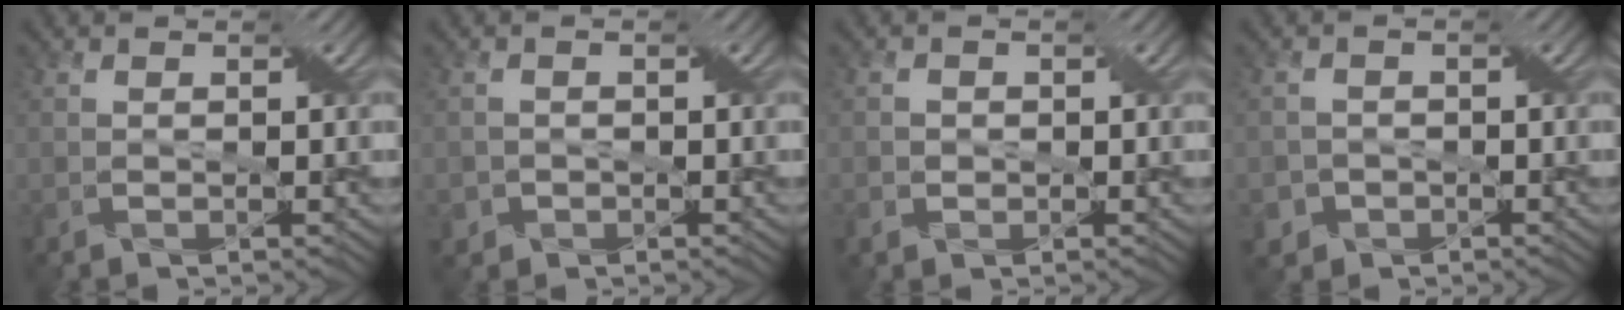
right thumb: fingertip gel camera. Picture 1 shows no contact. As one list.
[{"total": 1.4, "force": [-0.6, 1.3, 0.1], "torque": [0.001, -0.003, -0.011]}, {"total": 1.4, "force": [-0.2, 1.4, 0.1], "torque": [0.004, 0.001, -0.005]}, {"total": 2.5, "force": [-1.3, 2.1, 0.3], "torque": [-0.003, 0.001, -0.025]}]